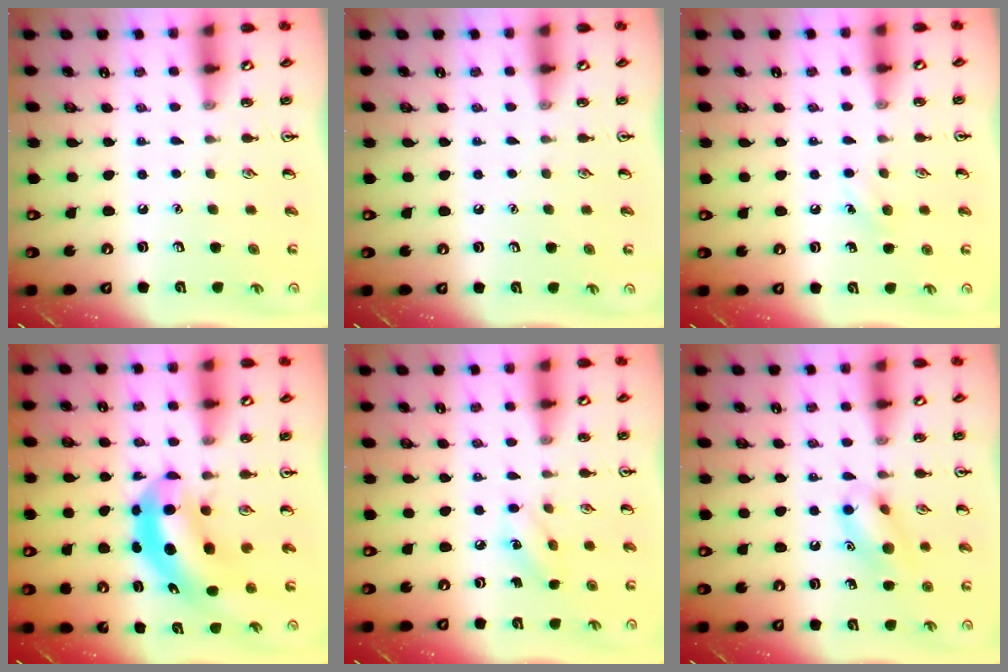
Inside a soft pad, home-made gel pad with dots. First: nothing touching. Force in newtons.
{"total": 0.0}
{"total": 5.4, "press": 5.1, "slide": 1.7}
{"total": 6.6, "press": 6.3, "slide": 2.1}
{"total": 5.4, "press": 5.1, "slide": 1.5}
{"total": 11.3, "press": 11.2, "slide": 1.9}